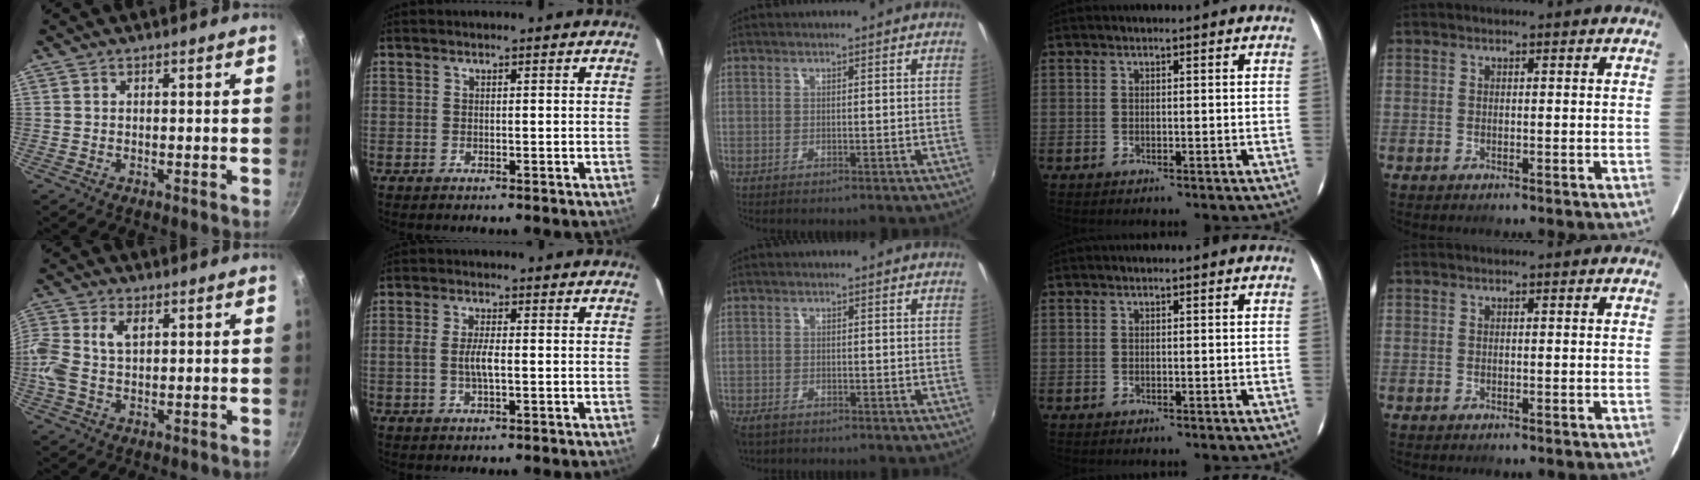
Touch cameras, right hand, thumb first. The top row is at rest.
{"thumb": {"total": 7.7, "force": [1.2, 4.7, 5.9], "torque": [-0.128, 0.015, 0.016]}, "index": {"total": 3.5, "force": [-0.4, 0.9, 3.4], "torque": [-0.066, 0.001, -0.006]}, "middle": {"total": 3.2, "force": [-2.4, 1.6, 1.3], "torque": [-0.036, -0.012, -0.045]}}